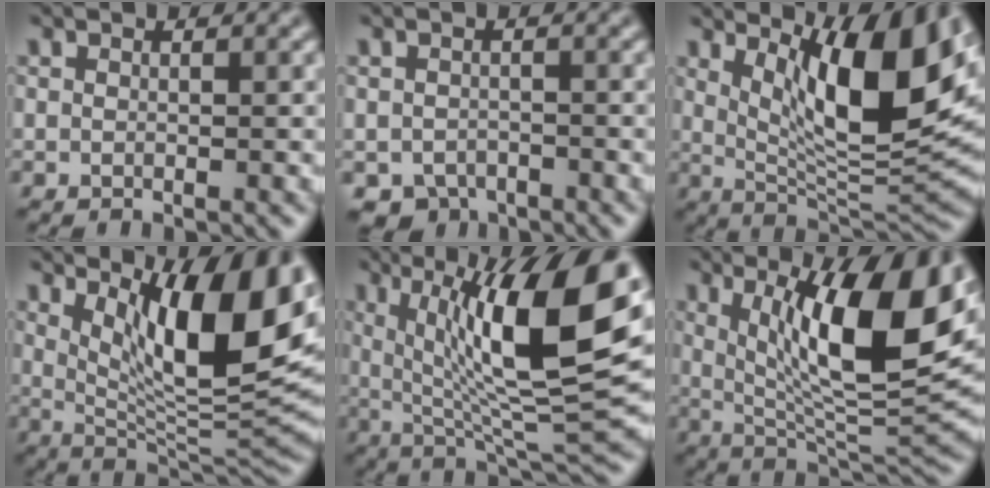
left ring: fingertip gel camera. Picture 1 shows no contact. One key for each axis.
{"total": 2.5, "fx": -1.9, "fy": 1.6, "fz": 0.5, "tx": 0.001, "ty": -0.006, "tz": -0.036}
{"total": 12.2, "fx": 4.3, "fy": 3.4, "fz": 10.9, "tx": -0.165, "ty": -0.008, "tz": 0.078}
{"total": 13.7, "fx": 5.1, "fy": 4.2, "fz": 12.0, "tx": -0.159, "ty": -0.005, "tz": 0.083}
{"total": 13.6, "fx": 3.6, "fy": 3.4, "fz": 12.7, "tx": -0.189, "ty": 0.001, "tz": 0.060}
{"total": 13.8, "fx": 4.2, "fy": 3.9, "fz": 12.5, "tx": -0.184, "ty": -0.003, "tz": 0.069}